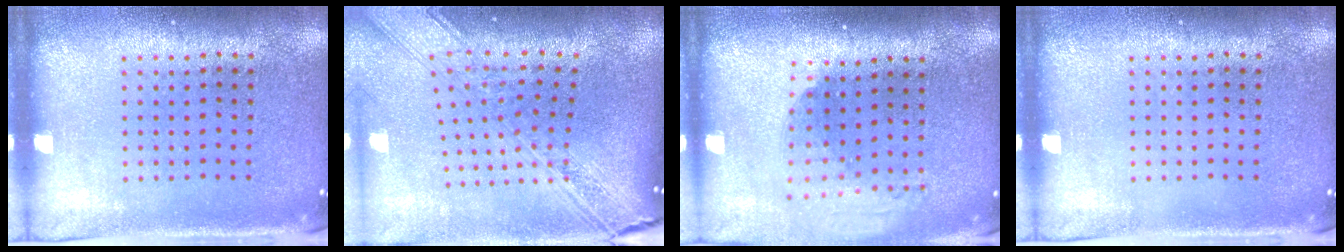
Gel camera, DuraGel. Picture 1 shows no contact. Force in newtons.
{"total": 3.6, "press": 2.7, "slide": 2.5}
{"total": 2.0, "press": 1.5, "slide": 1.3}
{"total": 0.0}